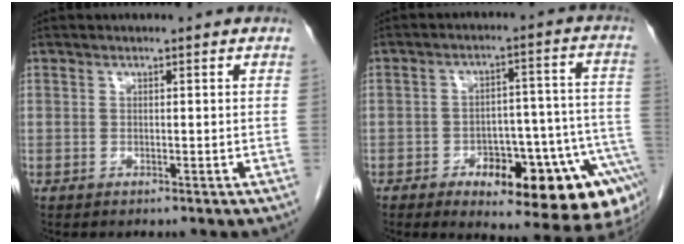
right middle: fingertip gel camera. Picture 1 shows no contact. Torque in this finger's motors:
{"motor_torque": [1.15, -0.99, 0.23, 0.11]}